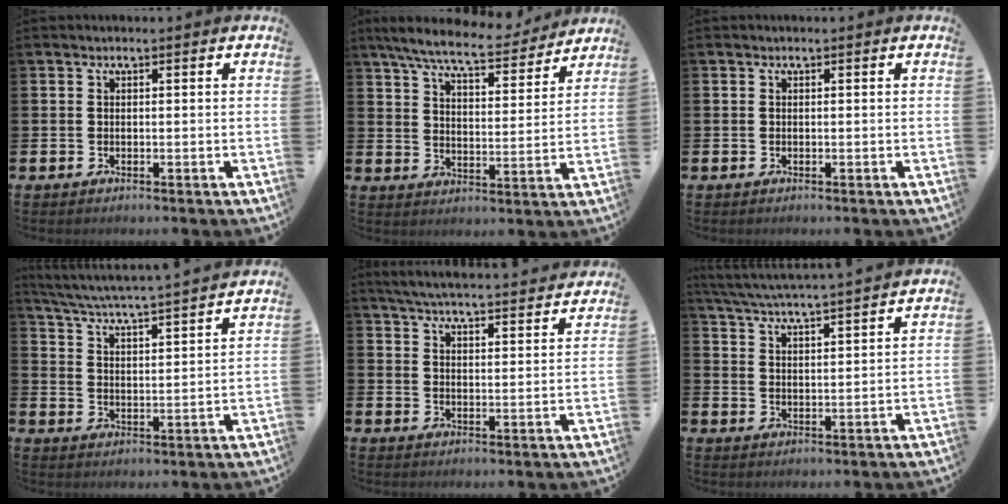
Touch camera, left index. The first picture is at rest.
{"total": 8.4, "force": [7.7, 1.2, 3.4], "torque": [-0.088, -0.042, 0.132]}
{"total": 0.0}
{"total": 5.2, "force": [4.9, -0.3, 1.5], "torque": [-0.054, -0.043, 0.080]}
{"total": 5.6, "force": [5.5, 0.2, 0.8], "torque": [-0.035, -0.044, 0.095]}
{"total": 5.4, "force": [5.3, -0.4, 1.2], "torque": [-0.045, -0.038, 0.093]}